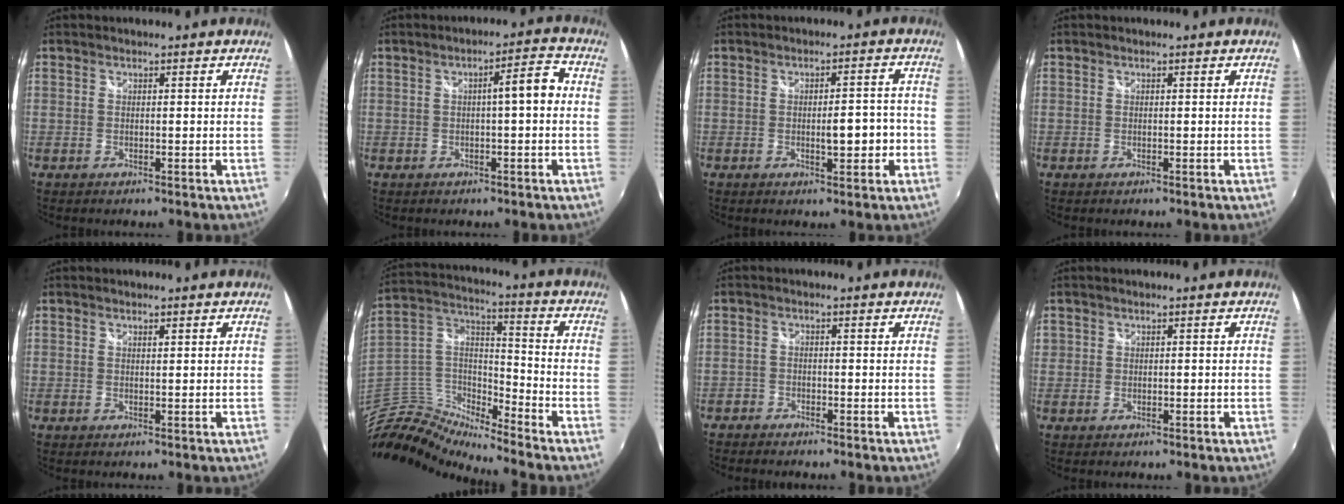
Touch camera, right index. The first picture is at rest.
{"total": 4.9, "force": [0.0, 0.8, 4.8], "torque": [-0.066, 0.021, 0.004]}
{"total": 3.9, "force": [-1.0, 1.4, 3.5], "torque": [-0.057, 0.006, -0.008]}
{"total": 0.0}
{"total": 0.6, "force": [0.4, 0.1, 0.3], "torque": [-0.004, 0.001, 0.008]}
{"total": 9.3, "force": [-8.9, 1.1, 2.5], "torque": [-0.079, 0.024, -0.196]}
{"total": 2.8, "force": [-2.6, 1.1, 0.1], "torque": [-0.015, -0.009, -0.053]}
{"total": 1.0, "force": [-0.1, 0.9, 0.4], "torque": [-0.007, 0.003, -0.001]}